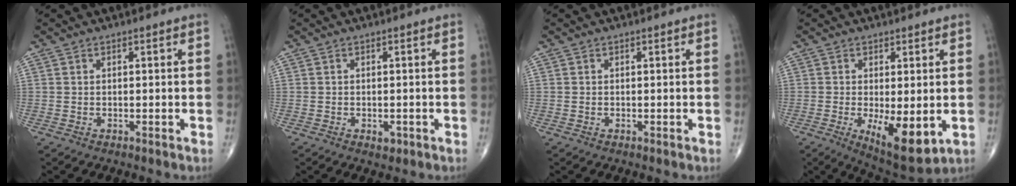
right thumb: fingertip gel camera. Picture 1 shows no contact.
{"total": 1.4, "force": [-0.6, 0.9, 0.9], "torque": [-0.007, 0.001, -0.005]}
{"total": 0.0}
{"total": 10.2, "force": [-2.2, 3.9, 9.2], "torque": [-0.137, -0.025, -0.024]}